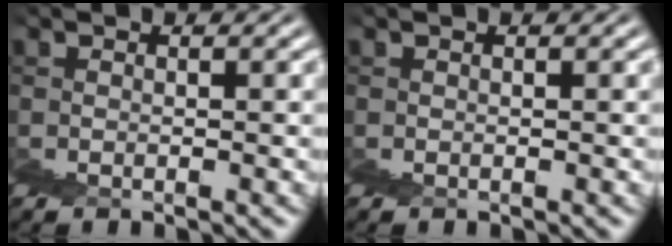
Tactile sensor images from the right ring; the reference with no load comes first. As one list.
[{"total": 0.0}]